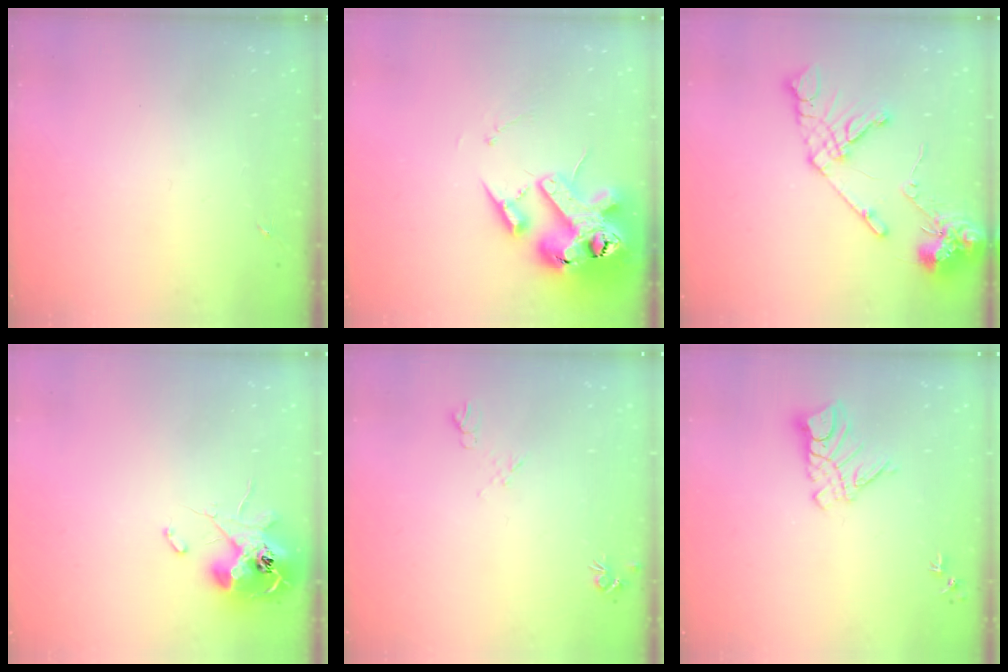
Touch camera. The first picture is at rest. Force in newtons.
{"total": 18.8, "press": 18.6, "slide": 2.9}
{"total": 15.5, "press": 15.3, "slide": 2.3}
{"total": 12.4, "press": 12.4, "slide": 1.0}
{"total": 5.3, "press": 5.2, "slide": 0.9}
{"total": 10.5, "press": 10.4, "slide": 1.0}